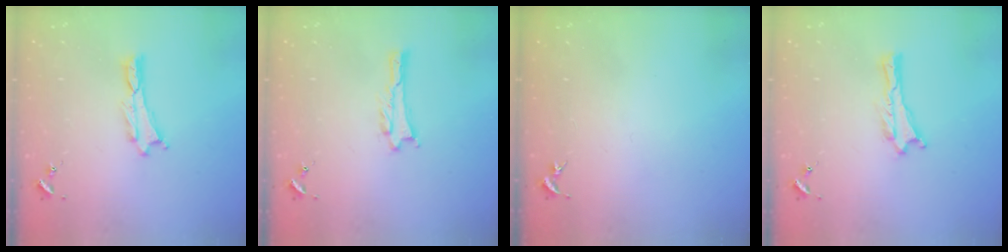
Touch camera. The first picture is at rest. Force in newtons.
{"total": 1.0, "press": 1.0, "slide": 0.1}
{"total": 0.0}
{"total": 0.0}